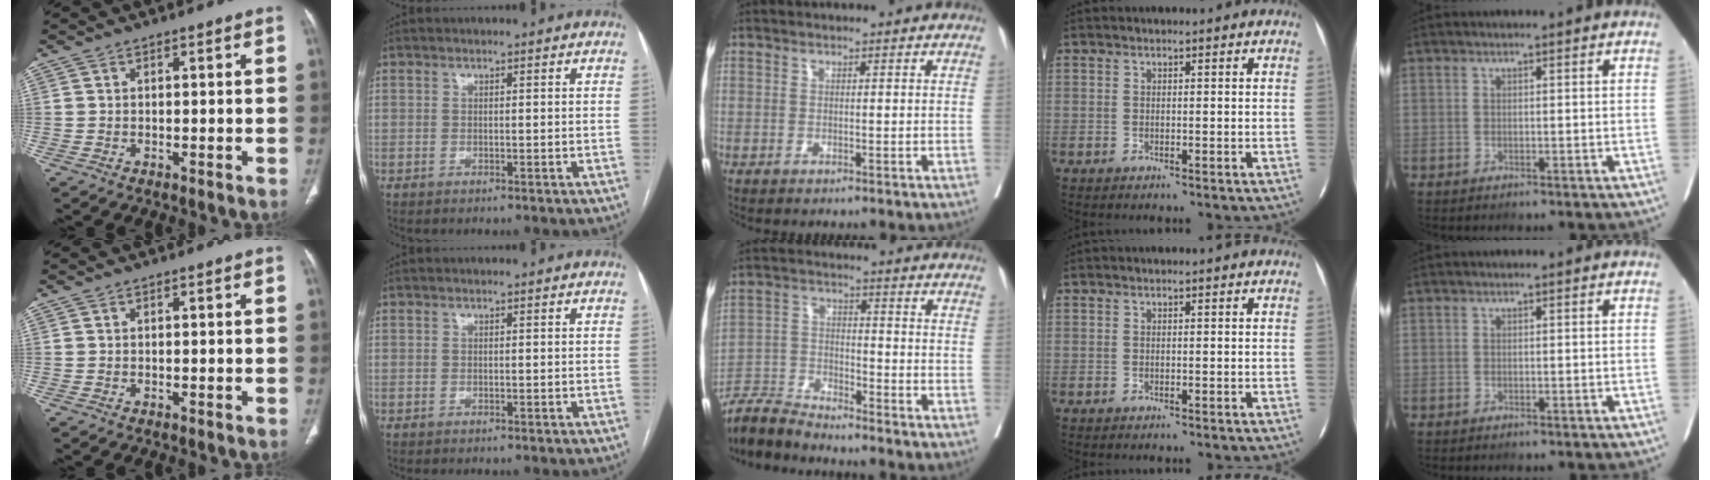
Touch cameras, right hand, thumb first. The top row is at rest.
{"middle": {"total": 6.7, "force": [-6.7, 0.0, 0.3], "torque": [-0.011, -0.004, -0.129]}}